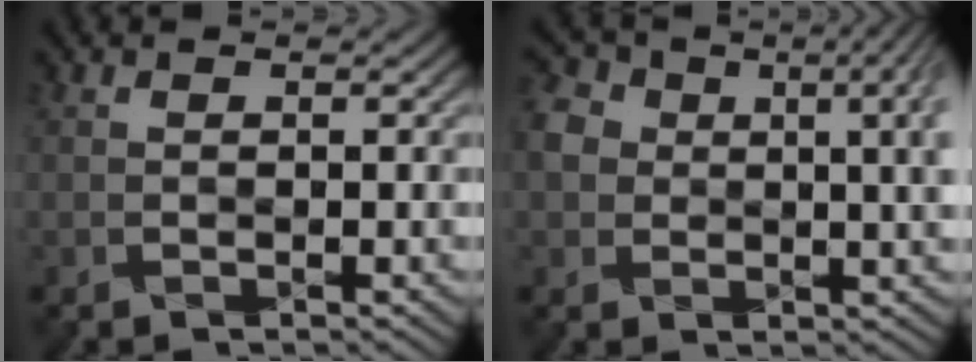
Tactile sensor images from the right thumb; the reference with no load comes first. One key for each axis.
{"total": 8.6, "fx": 1.7, "fy": 5.5, "fz": 6.3, "tx": -0.110, "ty": 0.002, "tz": 0.030}